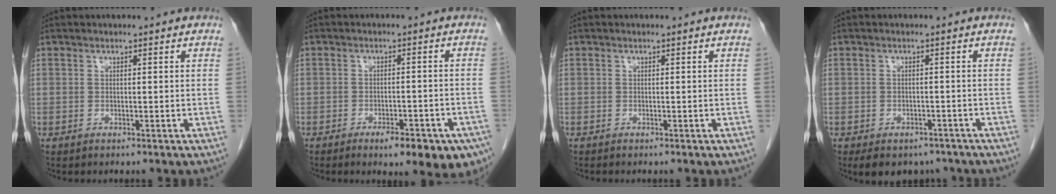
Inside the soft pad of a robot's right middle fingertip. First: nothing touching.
{"total": 10.9, "force": [-7.1, 3.4, 7.6], "torque": [-0.063, 0.005, -0.093]}
{"total": 0.0}
{"total": 8.1, "force": [-6.2, 4.4, 2.8], "torque": [-0.036, 0.007, -0.083]}